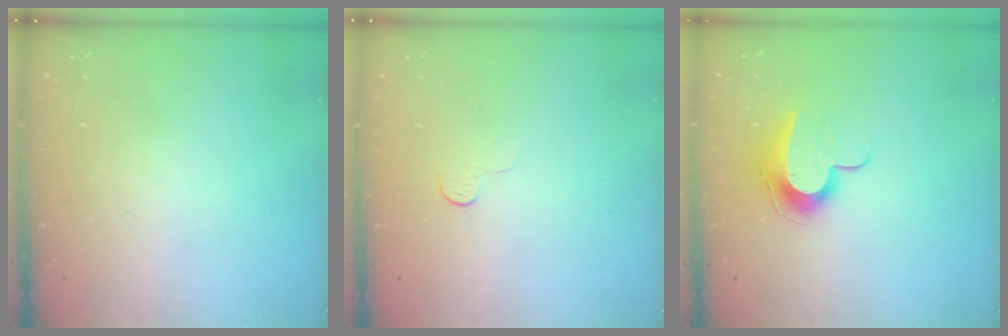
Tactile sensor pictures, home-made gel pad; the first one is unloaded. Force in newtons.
{"total": 3.4, "press": 3.4, "slide": 0.4}
{"total": 9.7, "press": 9.7, "slide": 1.0}